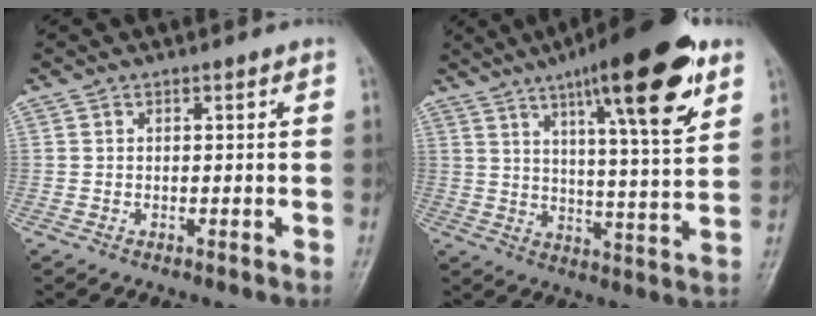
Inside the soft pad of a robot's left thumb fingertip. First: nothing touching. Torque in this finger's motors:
{"motor_torque": [1.83, 1.24, 1.83, -0.94, 0.51]}